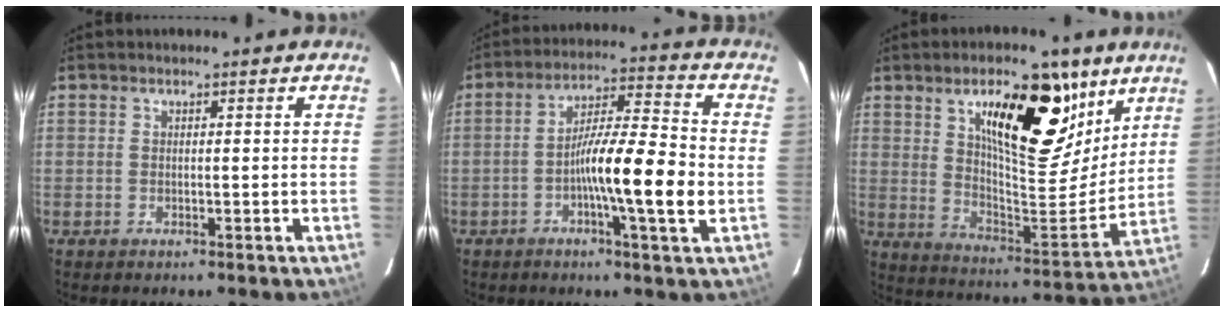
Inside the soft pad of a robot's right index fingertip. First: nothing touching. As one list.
[{"total": 12.2, "force": [-2.7, 0.3, 11.9], "torque": [-0.200, 0.002, -0.053]}, {"total": 18.6, "force": [9.5, 6.0, 14.8], "torque": [-0.215, -0.005, 0.158]}]